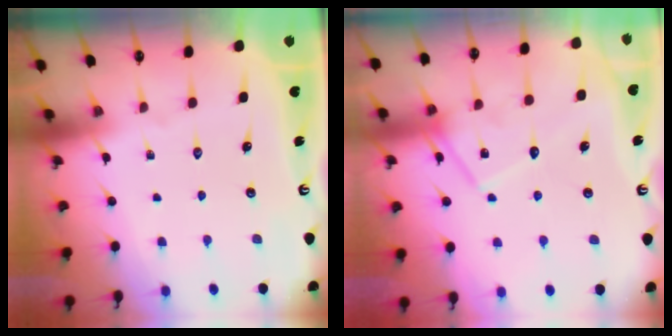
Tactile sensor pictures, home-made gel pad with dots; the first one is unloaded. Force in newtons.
{"total": 14.6, "press": 14.6, "slide": 1.1}